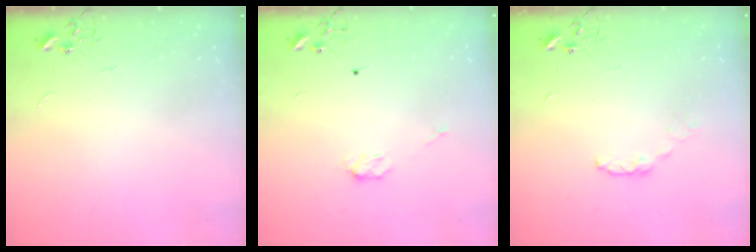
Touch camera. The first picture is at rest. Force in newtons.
{"total": 4.0, "press": 4.0, "slide": 0.2}
{"total": 4.2, "press": 4.1, "slide": 0.7}